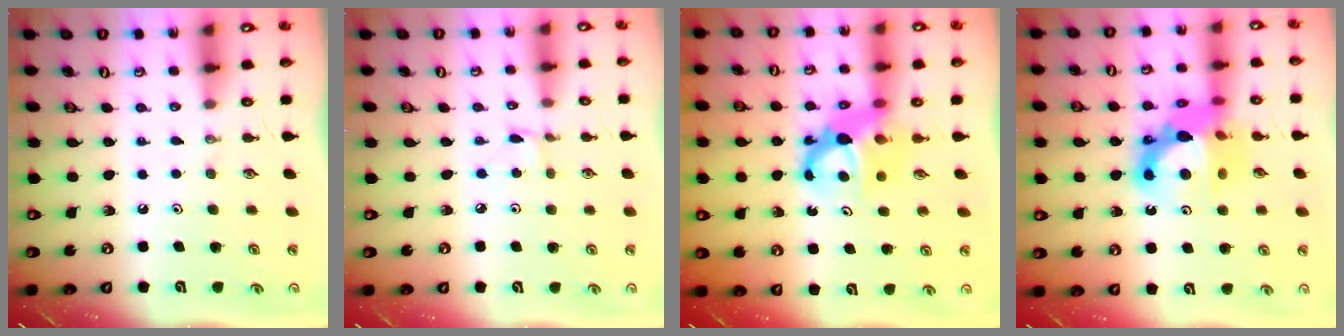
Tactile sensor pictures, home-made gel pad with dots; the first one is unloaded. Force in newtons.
{"total": 1.2, "press": 1.2, "slide": 0.1}
{"total": 7.8, "press": 7.7, "slide": 0.7}
{"total": 15.7, "press": 15.7, "slide": 1.3}